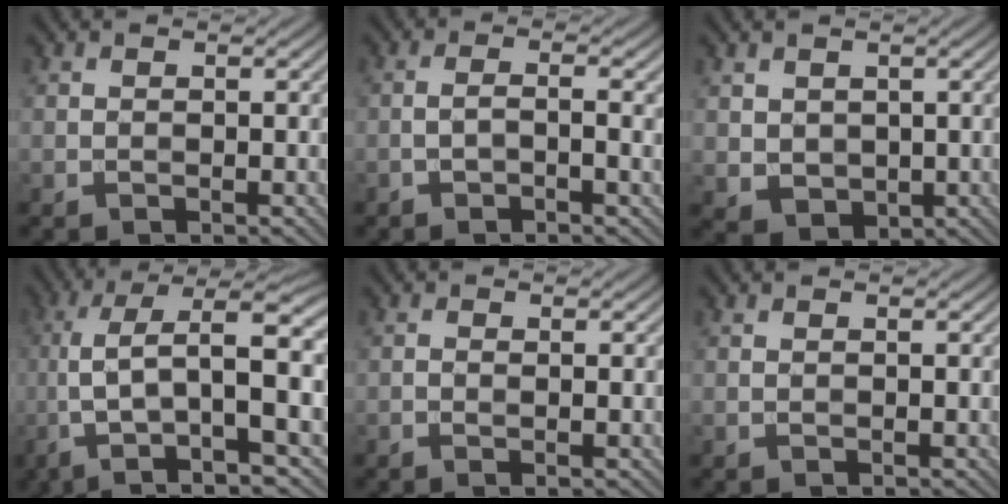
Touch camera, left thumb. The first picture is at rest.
{"total": 3.0, "force": [-0.9, 0.6, 2.8], "torque": [-0.050, 0.003, -0.021]}
{"total": 3.4, "force": [0.9, 2.9, 1.6], "torque": [-0.056, -0.010, 0.025]}
{"total": 15.3, "force": [0.8, 5.5, 14.3], "torque": [-0.276, 0.006, 0.023]}
{"total": 0.9, "force": [-0.2, 0.1, 0.9], "torque": [-0.018, -0.002, -0.004]}
{"total": 0.0}